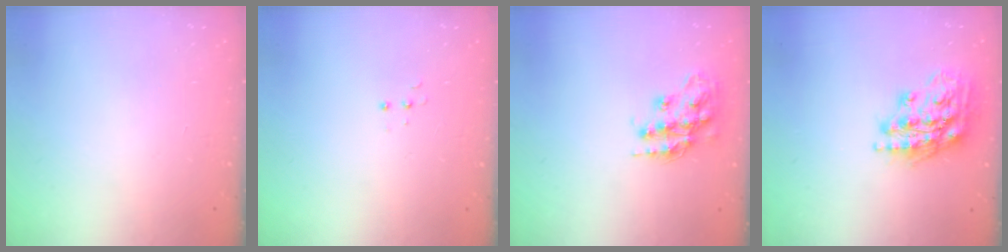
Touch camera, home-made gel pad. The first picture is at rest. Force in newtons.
{"total": 3.0, "press": 2.9, "slide": 0.7}
{"total": 14.9, "press": 14.8, "slide": 0.9}
{"total": 17.6, "press": 17.5, "slide": 1.7}